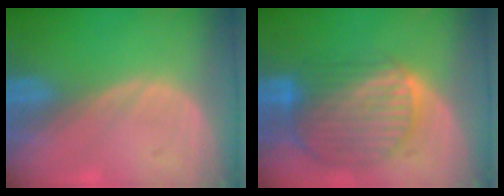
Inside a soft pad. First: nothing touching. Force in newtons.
{"total": 10.4, "press": 8.9, "slide": 5.4}